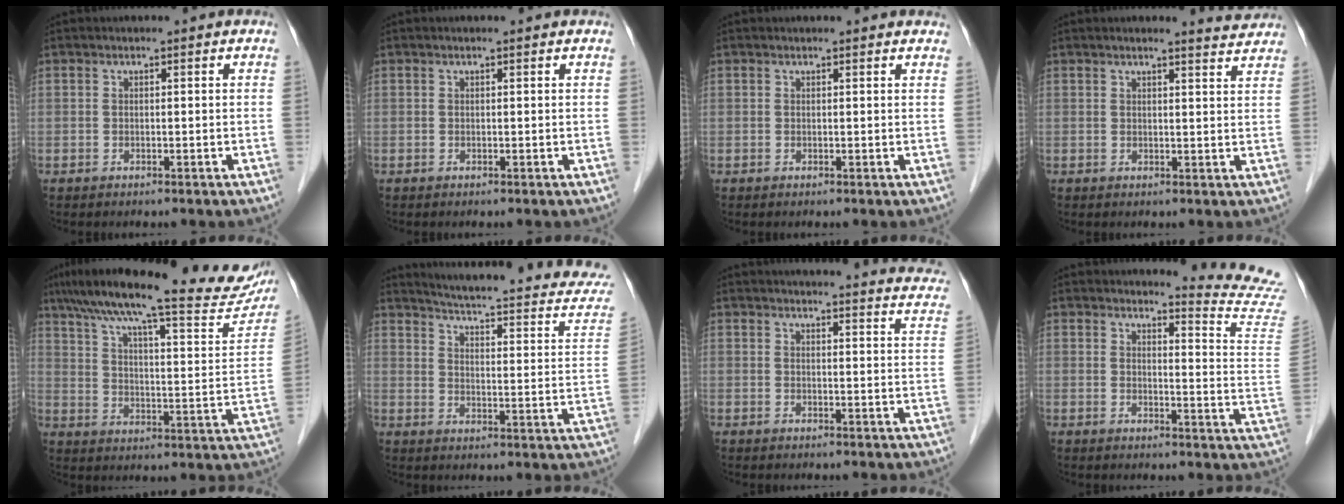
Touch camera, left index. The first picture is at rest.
{"total": 0.0}
{"total": 2.5, "force": [2.4, 0.5, 0.6], "torque": [-0.011, 0.005, 0.014]}
{"total": 3.5, "force": [3.4, -0.2, 0.8], "torque": [-0.017, -0.013, 0.030]}
{"total": 29.5, "force": [24.3, 4.6, 16.0], "torque": [-0.251, -0.022, 0.318]}
{"total": 20.9, "force": [18.4, 3.3, 9.5], "torque": [-0.126, -0.046, 0.212]}
{"total": 22.3, "force": [21.5, 2.1, 5.5], "torque": [-0.056, -0.073, 0.227]}
{"total": 12.4, "force": [12.3, -1.8, 0.4], "torque": [-0.002, -0.144, 0.114]}